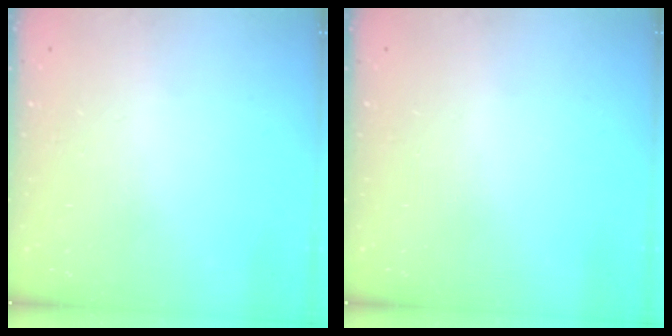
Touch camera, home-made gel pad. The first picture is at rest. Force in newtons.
{"total": 0.0}